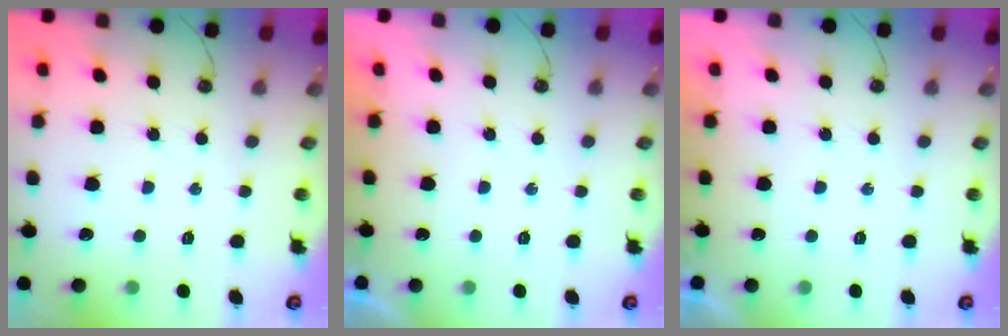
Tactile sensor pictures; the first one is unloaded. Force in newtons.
{"total": 0.0}
{"total": 0.0}